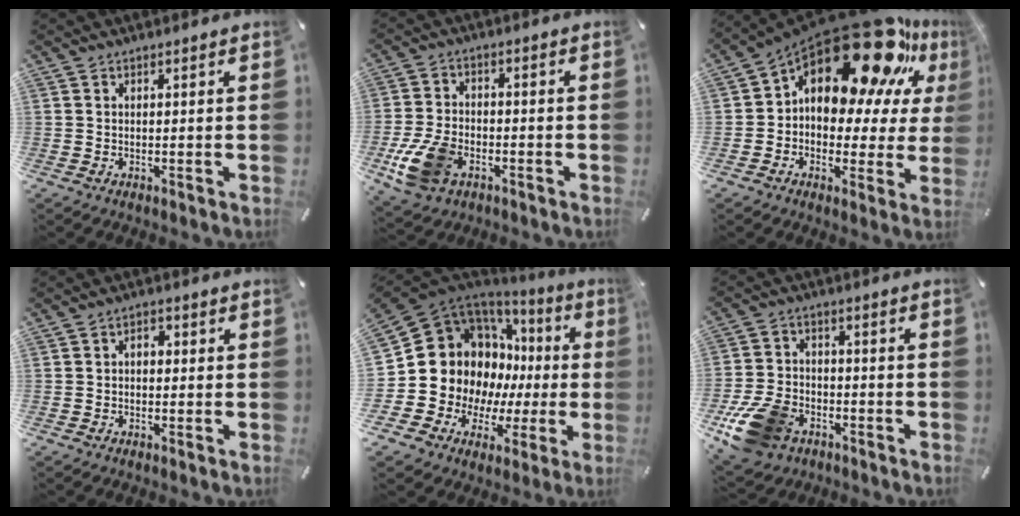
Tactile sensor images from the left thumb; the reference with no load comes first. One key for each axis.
{"total": 10.5, "fx": -4.4, "fy": 6.9, "fz": 6.6, "tx": -0.149, "ty": 0.012, "tz": -0.079}
{"total": 24.9, "fx": 14.2, "fy": 12.7, "fz": 16.0, "tx": -0.245, "ty": -0.107, "tz": 0.242}
{"total": 2.3, "fx": -0.6, "fy": 1.6, "fz": 1.6, "tx": -0.031, "ty": 0.010, "tz": -0.014}
{"total": 16.8, "fx": 3.6, "fy": 14.5, "fz": 7.7, "tx": -0.152, "ty": -0.045, "tz": 0.090}
{"total": 13.3, "fx": -6.8, "fy": 8.9, "fz": 7.2, "tx": -0.150, "ty": 0.039, "tz": -0.119}